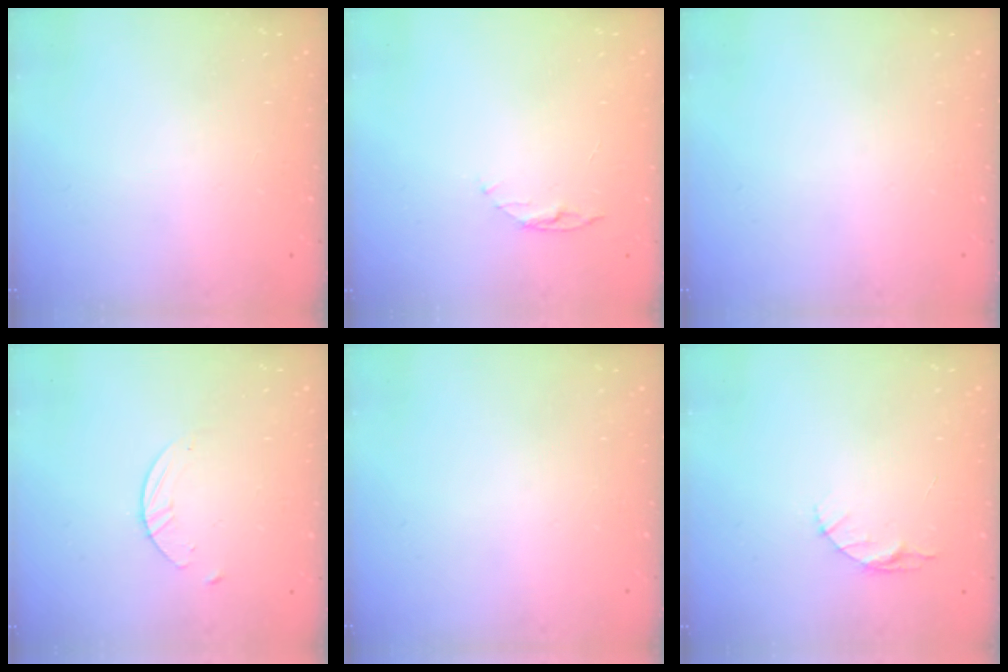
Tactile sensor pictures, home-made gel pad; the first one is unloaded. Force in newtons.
{"total": 3.9, "press": 3.9, "slide": 0.4}
{"total": 0.0}
{"total": 2.7, "press": 2.6, "slide": 0.3}
{"total": 0.0}
{"total": 3.3, "press": 3.3, "slide": 0.4}